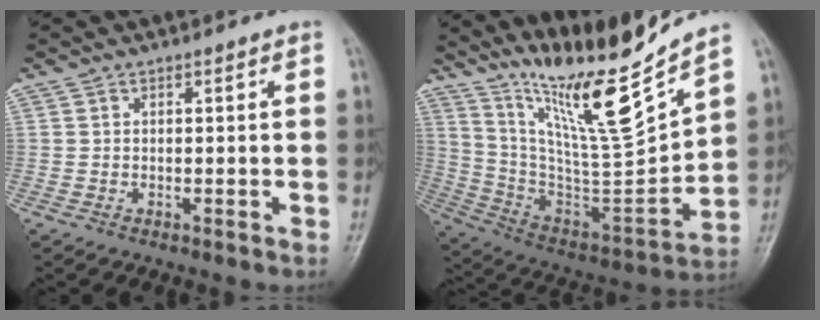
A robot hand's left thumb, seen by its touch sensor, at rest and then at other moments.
{"total": 19.8, "force": [15.8, 0.8, 12.0], "torque": [-0.173, -0.098, 0.294]}